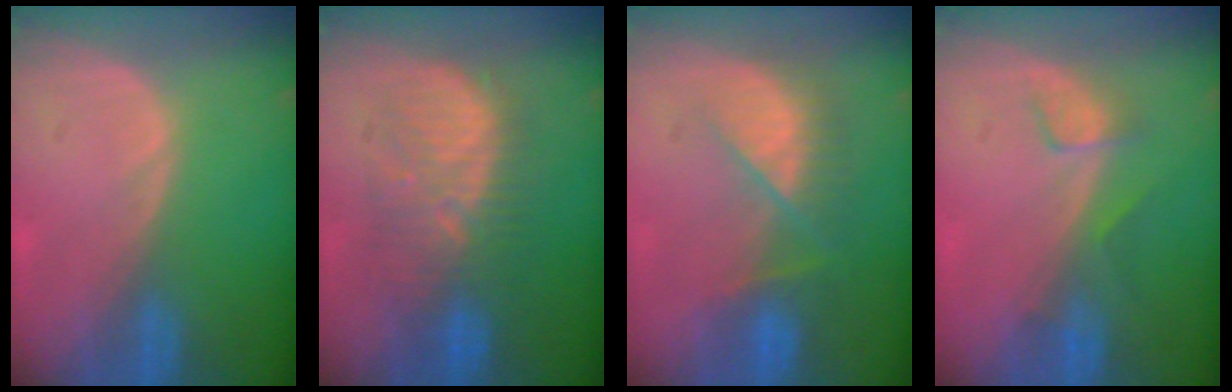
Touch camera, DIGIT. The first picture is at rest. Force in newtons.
{"total": 8.9, "press": 8.9, "slide": 0.4}
{"total": 7.7, "press": 7.1, "slide": 3.1}
{"total": 3.4, "press": 3.0, "slide": 1.5}